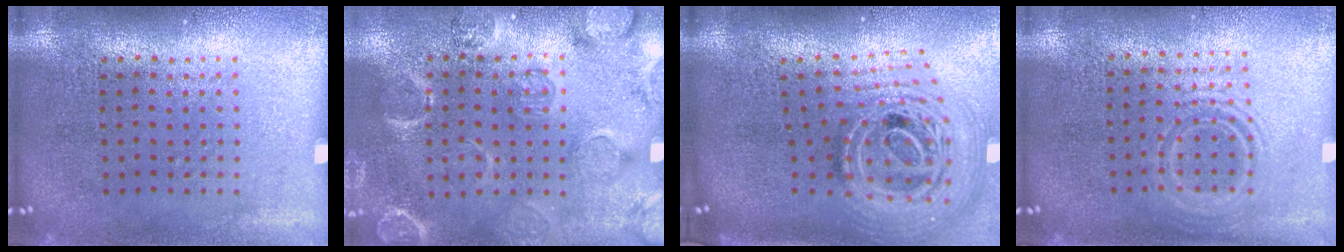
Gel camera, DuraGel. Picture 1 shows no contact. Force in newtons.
{"total": 2.5, "press": 2.2, "slide": 1.2}
{"total": 2.6, "press": 1.8, "slide": 1.9}
{"total": 1.3, "press": 1.2, "slide": 0.6}